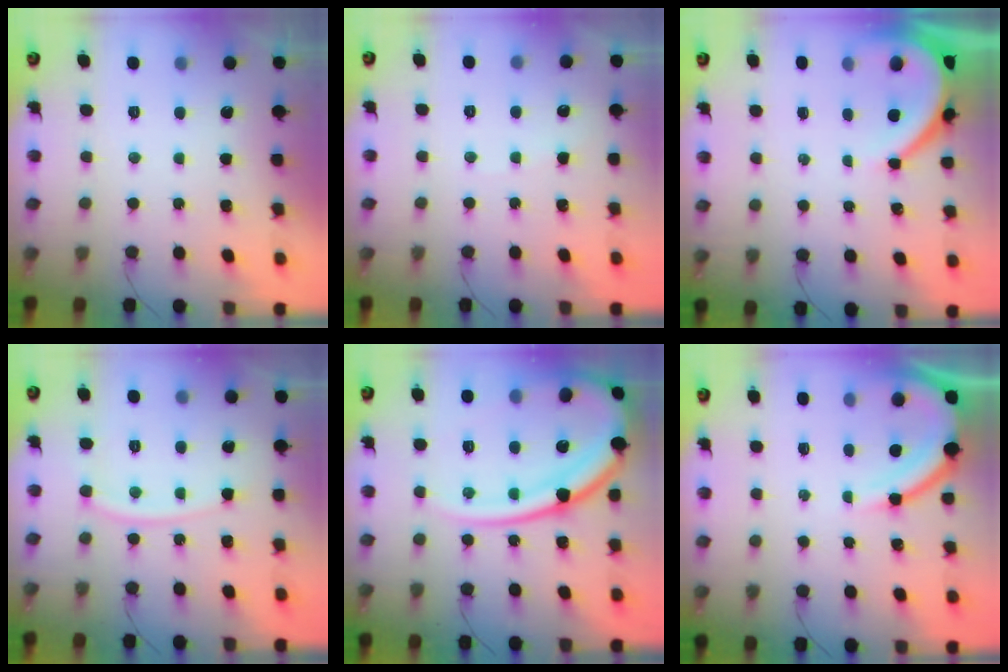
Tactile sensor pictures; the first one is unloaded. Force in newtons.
{"total": 2.0, "press": 2.0, "slide": 0.3}
{"total": 9.8, "press": 9.8, "slide": 0.7}
{"total": 9.5, "press": 9.5, "slide": 1.1}
{"total": 23.3, "press": 23.1, "slide": 2.6}
{"total": 9.5, "press": 9.5, "slide": 0.9}